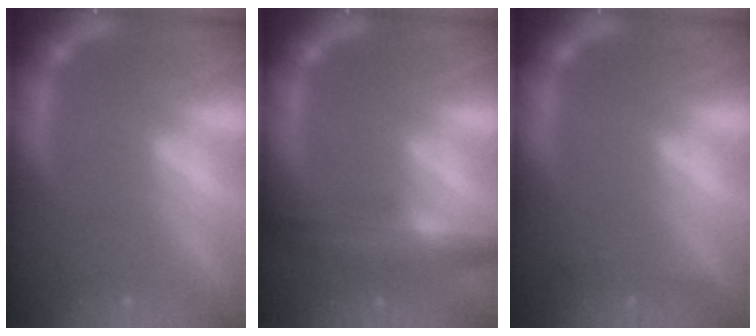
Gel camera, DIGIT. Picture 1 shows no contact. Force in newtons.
{"total": 6.5}
{"total": 1.4}